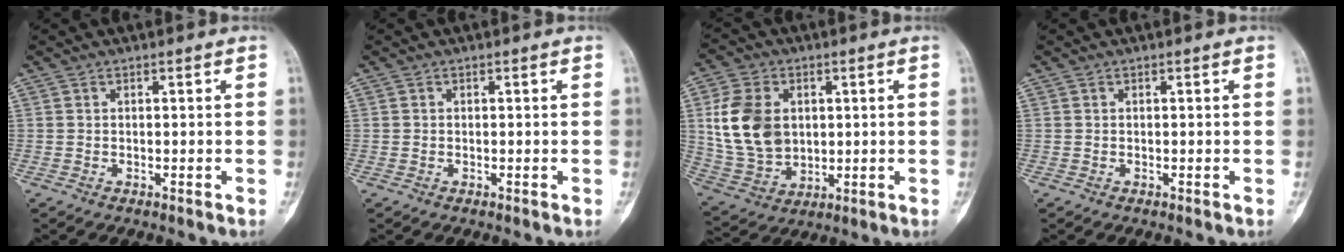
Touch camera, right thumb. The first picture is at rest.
{"total": 0.0}
{"total": 13.9, "force": [2.5, 10.2, 9.1], "torque": [-0.156, -0.007, 0.059]}
{"total": 0.0}